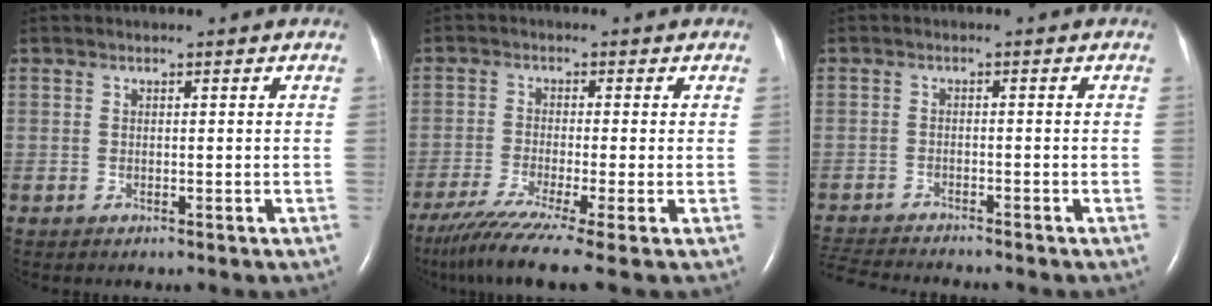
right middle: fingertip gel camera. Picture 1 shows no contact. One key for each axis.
{"total": 10.3, "fx": -7.4, "fy": -1.0, "fz": 7.0, "tx": -0.113, "ty": -0.031, "tz": -0.119}
{"total": 9.0, "fx": -8.4, "fy": 0.7, "fz": 3.1, "tx": -0.055, "ty": -0.014, "tz": -0.133}